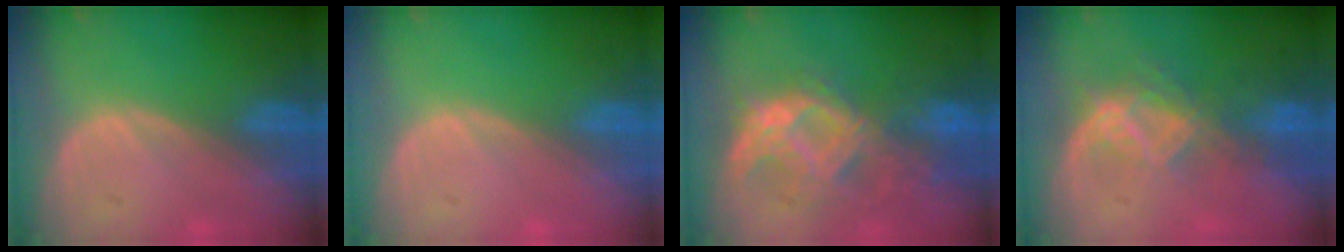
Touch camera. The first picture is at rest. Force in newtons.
{"total": 0.0}
{"total": 9.6, "press": 8.9, "slide": 3.8}
{"total": 6.8, "press": 6.3, "slide": 2.6}